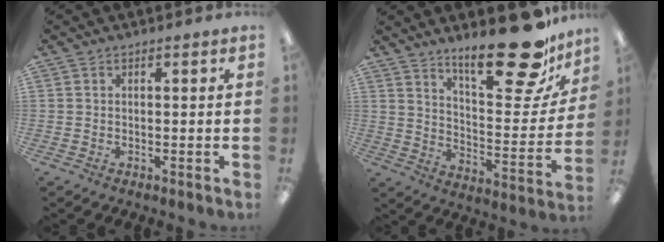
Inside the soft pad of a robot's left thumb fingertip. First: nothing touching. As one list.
[{"total": 22.6, "force": [16.6, 7.5, 13.3], "torque": [-0.178, -0.119, 0.269]}]